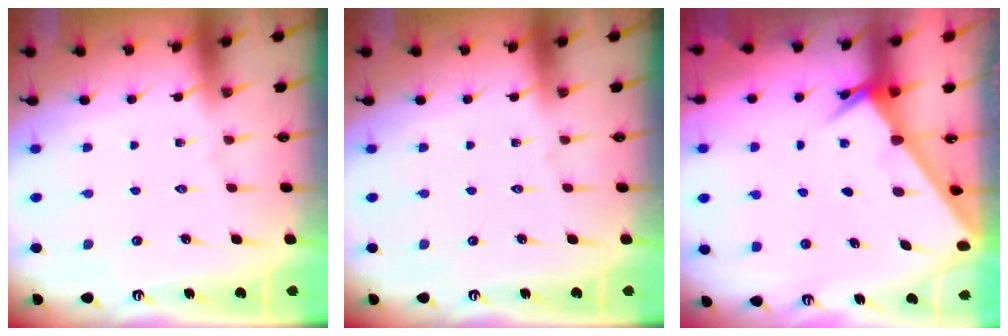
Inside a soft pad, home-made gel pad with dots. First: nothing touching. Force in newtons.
{"total": 0.0}
{"total": 2.5, "press": 2.5, "slide": 0.3}